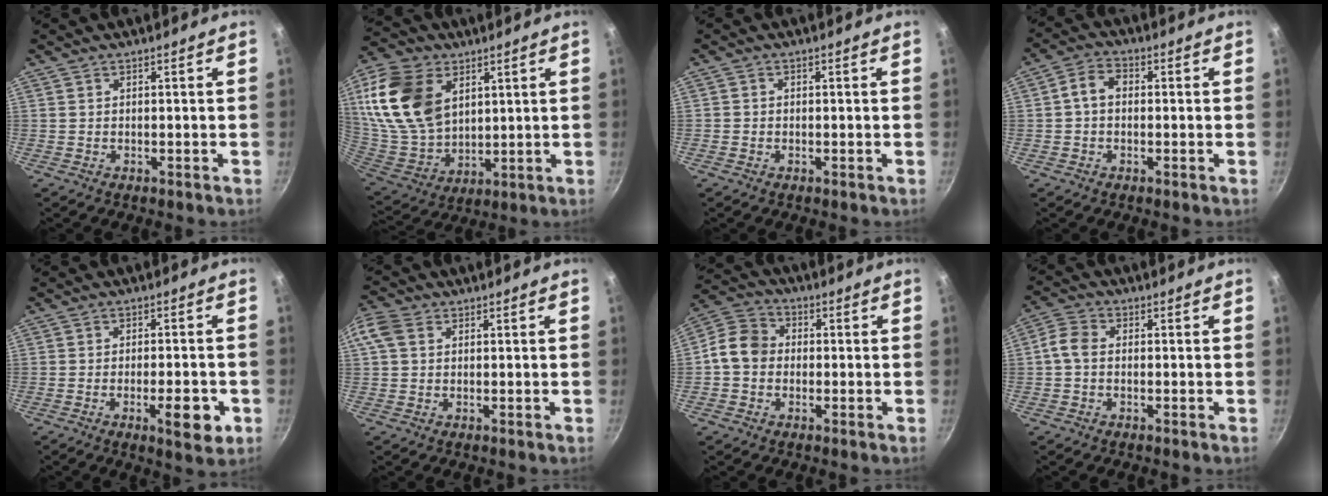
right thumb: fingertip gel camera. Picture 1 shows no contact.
{"total": 20.2, "force": [7.1, 13.6, 13.1], "torque": [-0.240, -0.025, 0.149]}
{"total": 1.0, "force": [-0.4, 0.9, 0.3], "torque": [-0.005, 0.001, -0.009]}
{"total": 4.6, "force": [0.0, 3.4, 3.0], "torque": [-0.049, 0.015, -0.009]}
{"total": 7.6, "force": [-2.6, 2.6, 6.7], "torque": [-0.077, 0.008, -0.034]}
{"total": 4.7, "force": [1.3, 3.5, 2.9], "torque": [-0.058, 0.011, 0.017]}
{"total": 7.9, "force": [-0.7, 6.8, 4.1], "torque": [-0.046, 0.020, -0.034]}
{"total": 4.0, "force": [-0.5, 2.9, 2.7], "torque": [-0.060, 0.015, -0.021]}